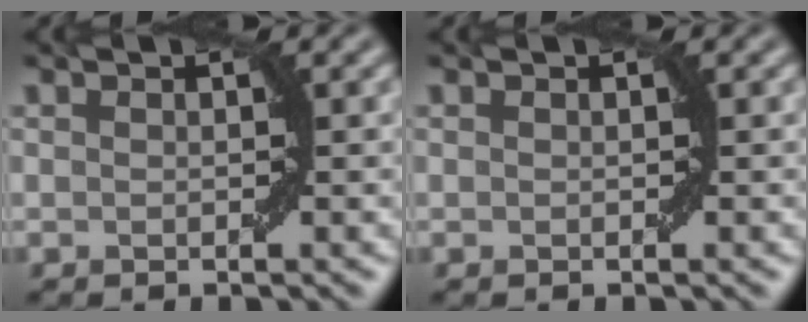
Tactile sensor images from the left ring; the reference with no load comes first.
{"total": 0.0}